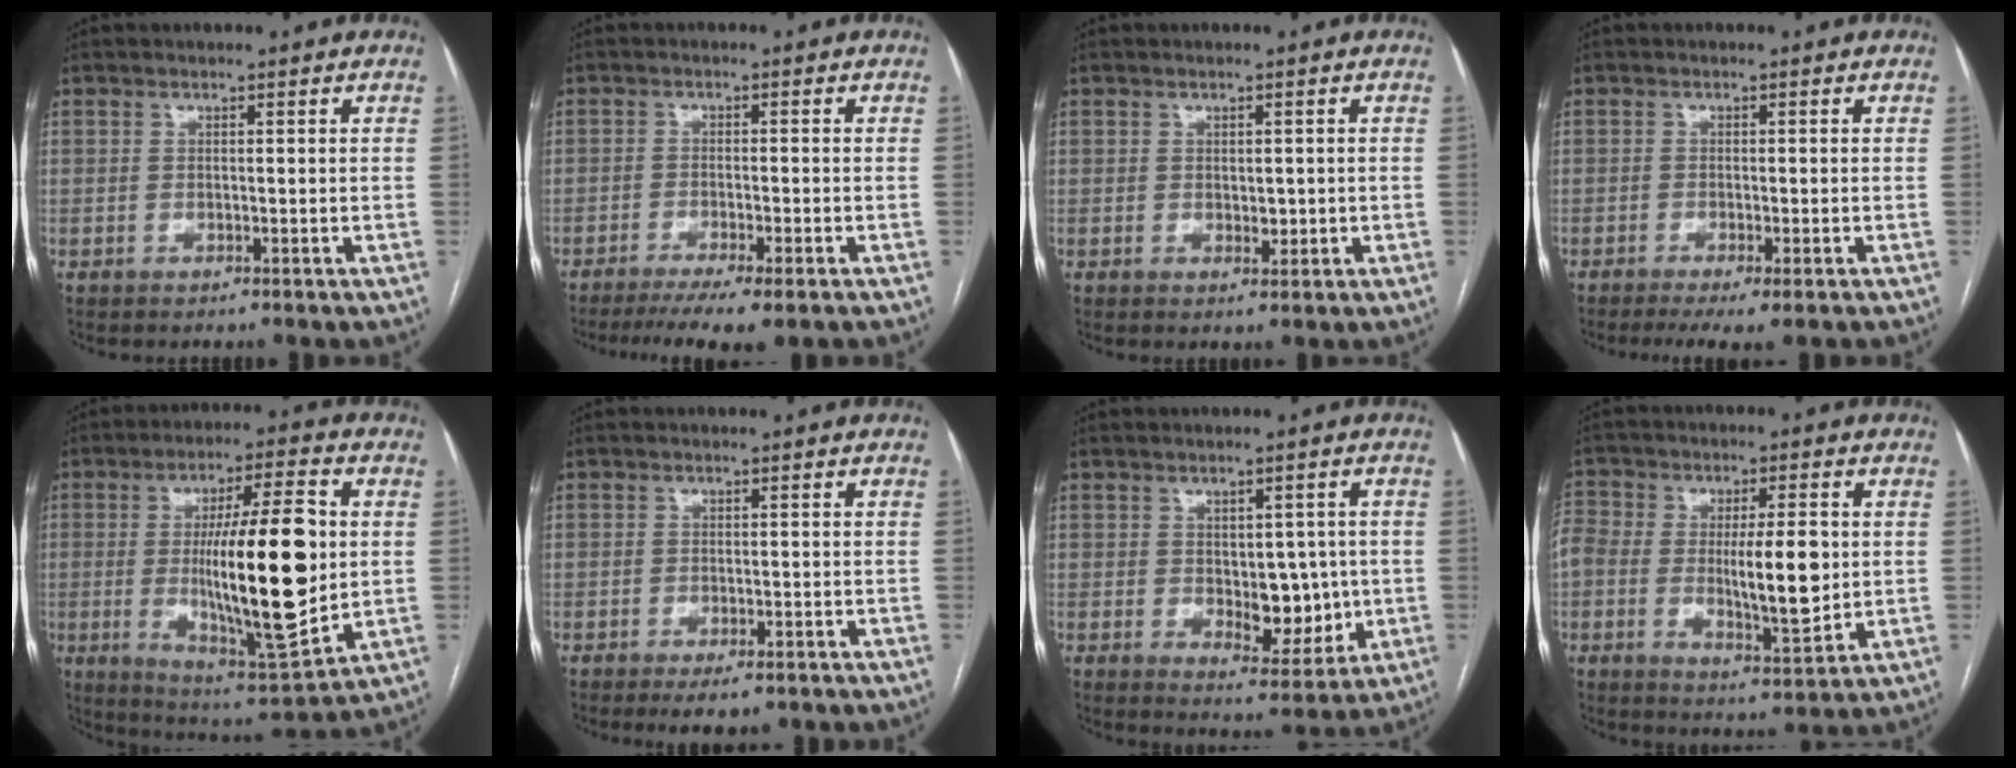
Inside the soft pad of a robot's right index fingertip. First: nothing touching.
{"total": 7.7, "force": [-5.8, 0.3, 5.1], "torque": [-0.073, -0.017, -0.090]}
{"total": 1.9, "force": [-0.1, 1.2, 1.5], "torque": [-0.020, -0.002, 0.004]}
{"total": 4.7, "force": [-3.3, 0.4, 3.3], "torque": [-0.047, -0.013, -0.051]}
{"total": 20.7, "force": [0.2, 3.7, 20.3], "torque": [-0.347, -0.006, 0.009]}
{"total": 3.6, "force": [-2.7, 1.8, 1.7], "torque": [-0.015, 0.000, -0.031]}
{"total": 7.7, "force": [-0.4, 4.2, 6.5], "torque": [-0.076, 0.001, 0.008]}
{"total": 18.7, "force": [-0.1, 9.0, 16.3], "torque": [-0.334, 0.012, 0.007]}